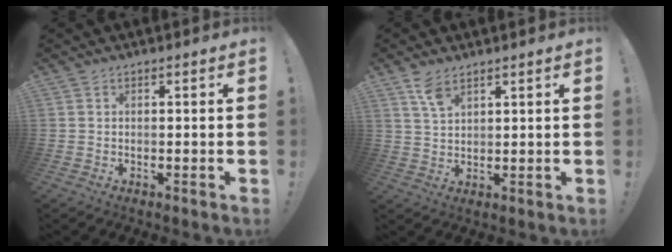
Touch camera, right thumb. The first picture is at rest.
{"total": 5.5, "force": [3.8, 2.0, 3.4], "torque": [-0.059, -0.022, 0.068]}